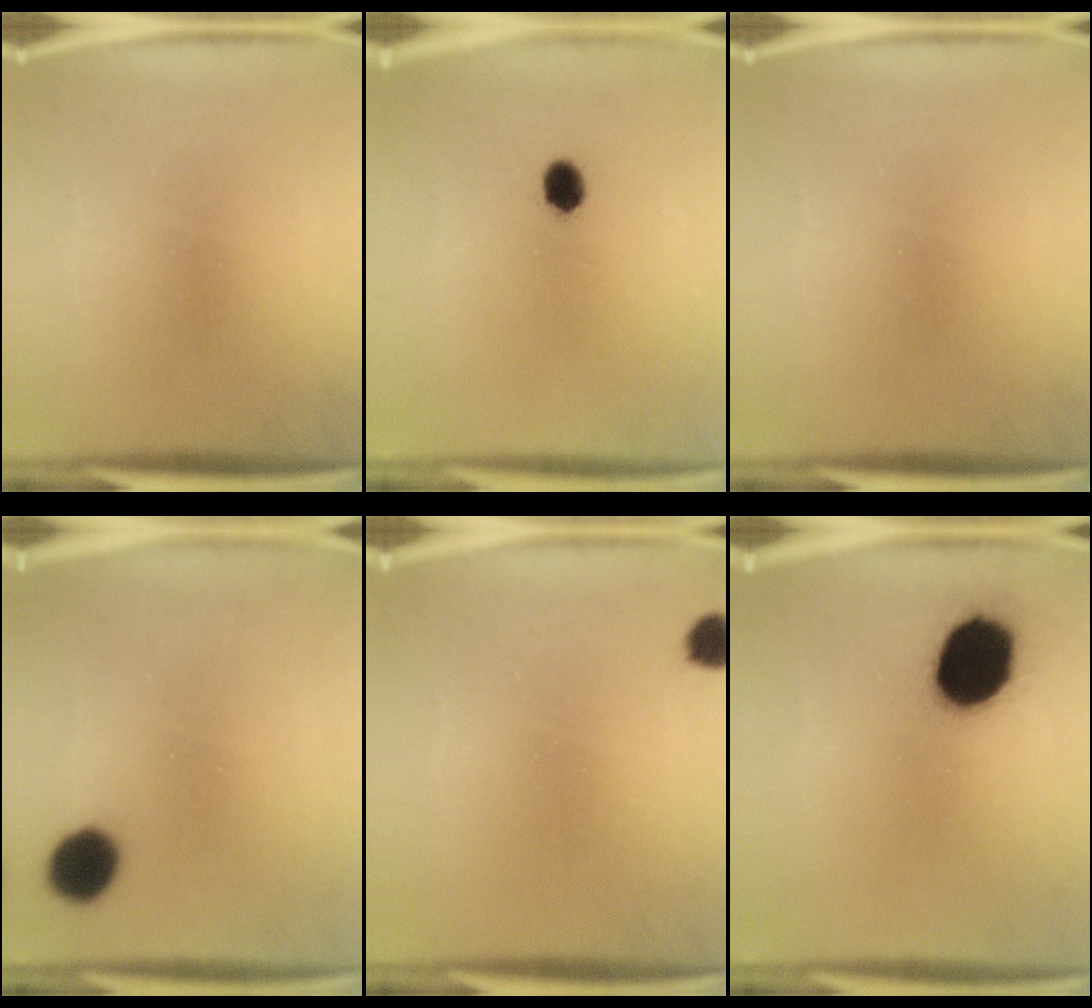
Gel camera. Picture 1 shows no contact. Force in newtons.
{"total": 3.5}
{"total": 0.0}
{"total": 7.8}
{"total": 2.8}
{"total": 17.4}